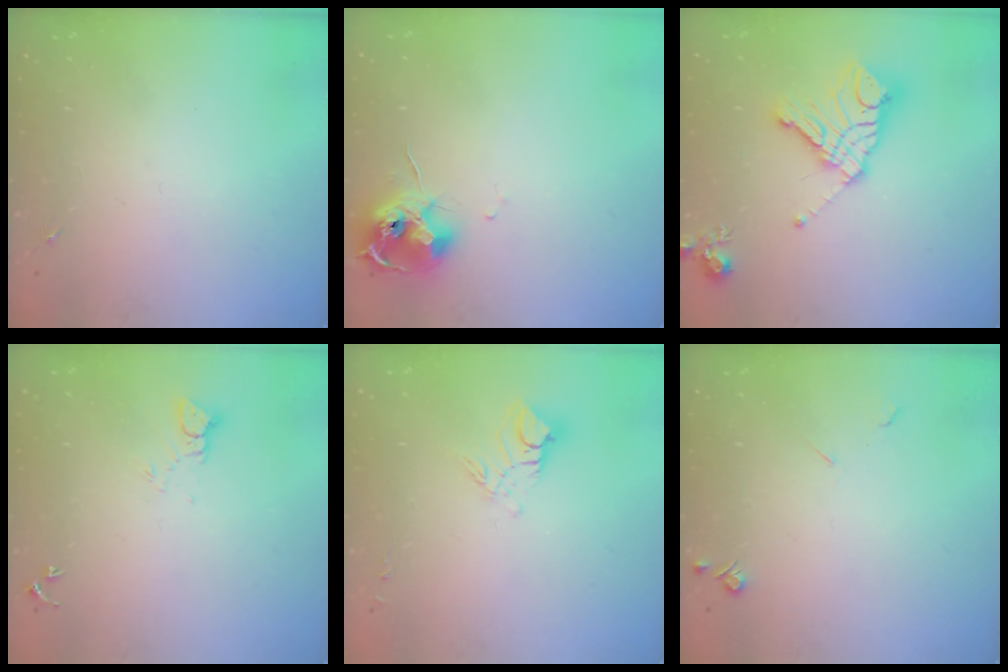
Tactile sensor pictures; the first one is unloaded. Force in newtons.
{"total": 11.7, "press": 11.7, "slide": 0.7}
{"total": 18.0, "press": 17.9, "slide": 1.9}
{"total": 3.5, "press": 3.5, "slide": 0.3}
{"total": 10.0, "press": 9.9, "slide": 1.0}
{"total": 4.0, "press": 3.9, "slide": 0.7}